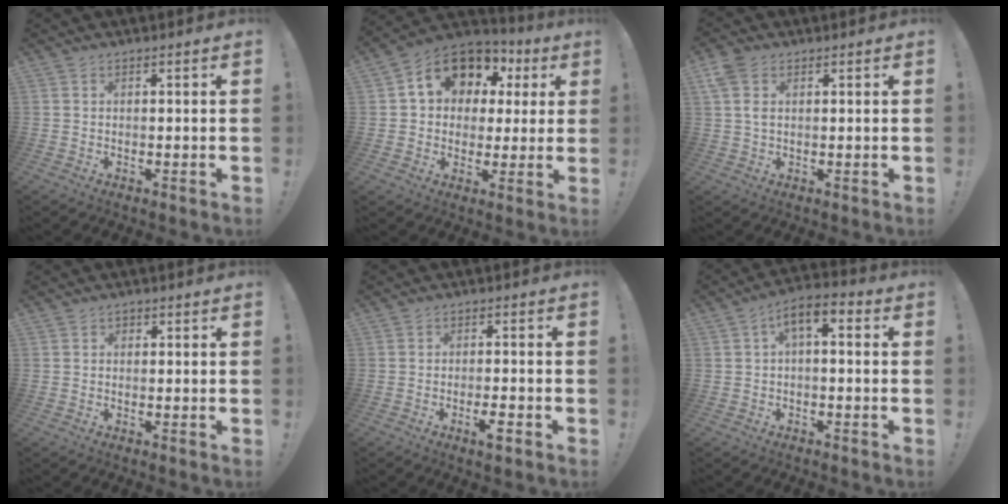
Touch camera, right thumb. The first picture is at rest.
{"total": 13.0, "force": [5.8, 9.5, 6.6], "torque": [-0.105, -0.030, 0.107]}
{"total": 4.8, "force": [1.7, 3.1, 3.2], "torque": [-0.062, -0.001, 0.032]}
{"total": 0.9, "force": [0.0, 0.8, 0.3], "torque": [-0.004, 0.004, 0.000]}
{"total": 4.4, "force": [-2.4, 0.7, 3.6], "torque": [-0.057, 0.002, -0.041]}
{"total": 5.4, "force": [0.8, 2.5, 4.8], "torque": [-0.074, -0.006, 0.013]}